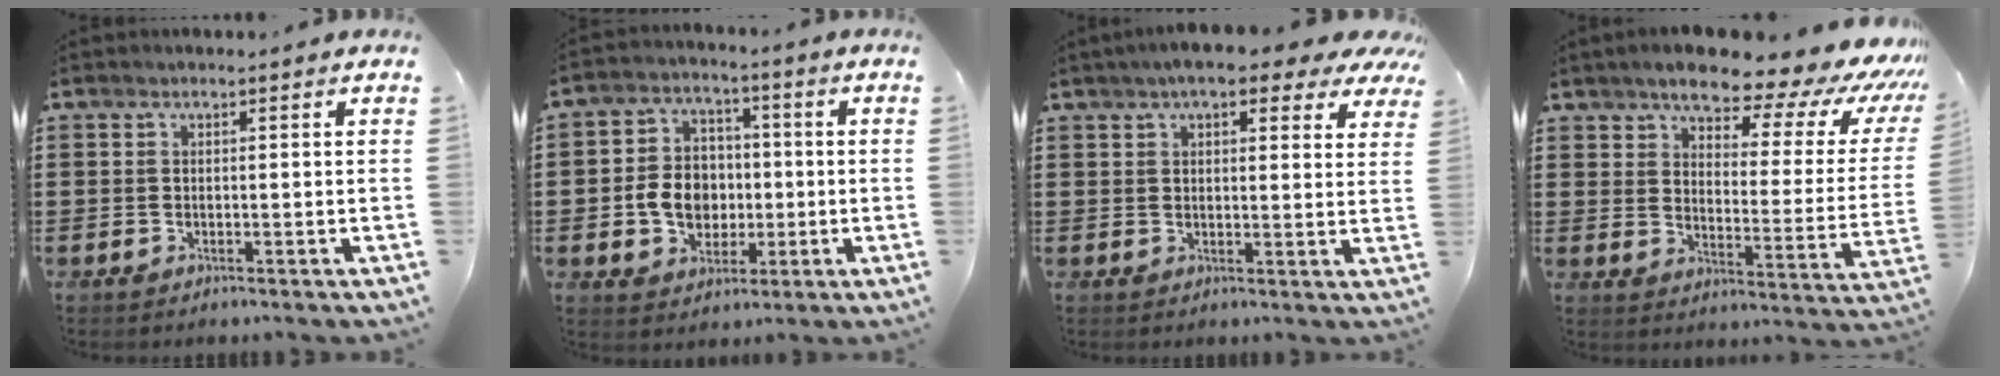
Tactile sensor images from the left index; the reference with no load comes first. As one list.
[{"total": 7.8, "force": [-0.8, 6.5, 4.3], "torque": [-0.099, 0.012, -0.015]}, {"total": 6.6, "force": [5.0, 1.8, 4.0], "torque": [-0.075, -0.005, 0.087]}, {"total": 9.9, "force": [8.0, 2.6, 5.2], "torque": [-0.096, -0.053, 0.130]}]